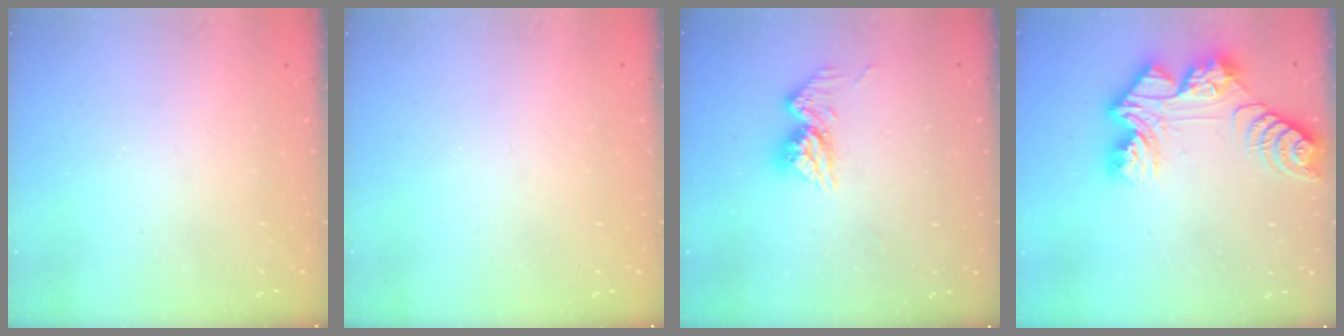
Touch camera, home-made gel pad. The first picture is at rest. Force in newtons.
{"total": 0.0}
{"total": 10.3, "press": 10.3, "slide": 0.9}
{"total": 13.7, "press": 13.7, "slide": 1.1}